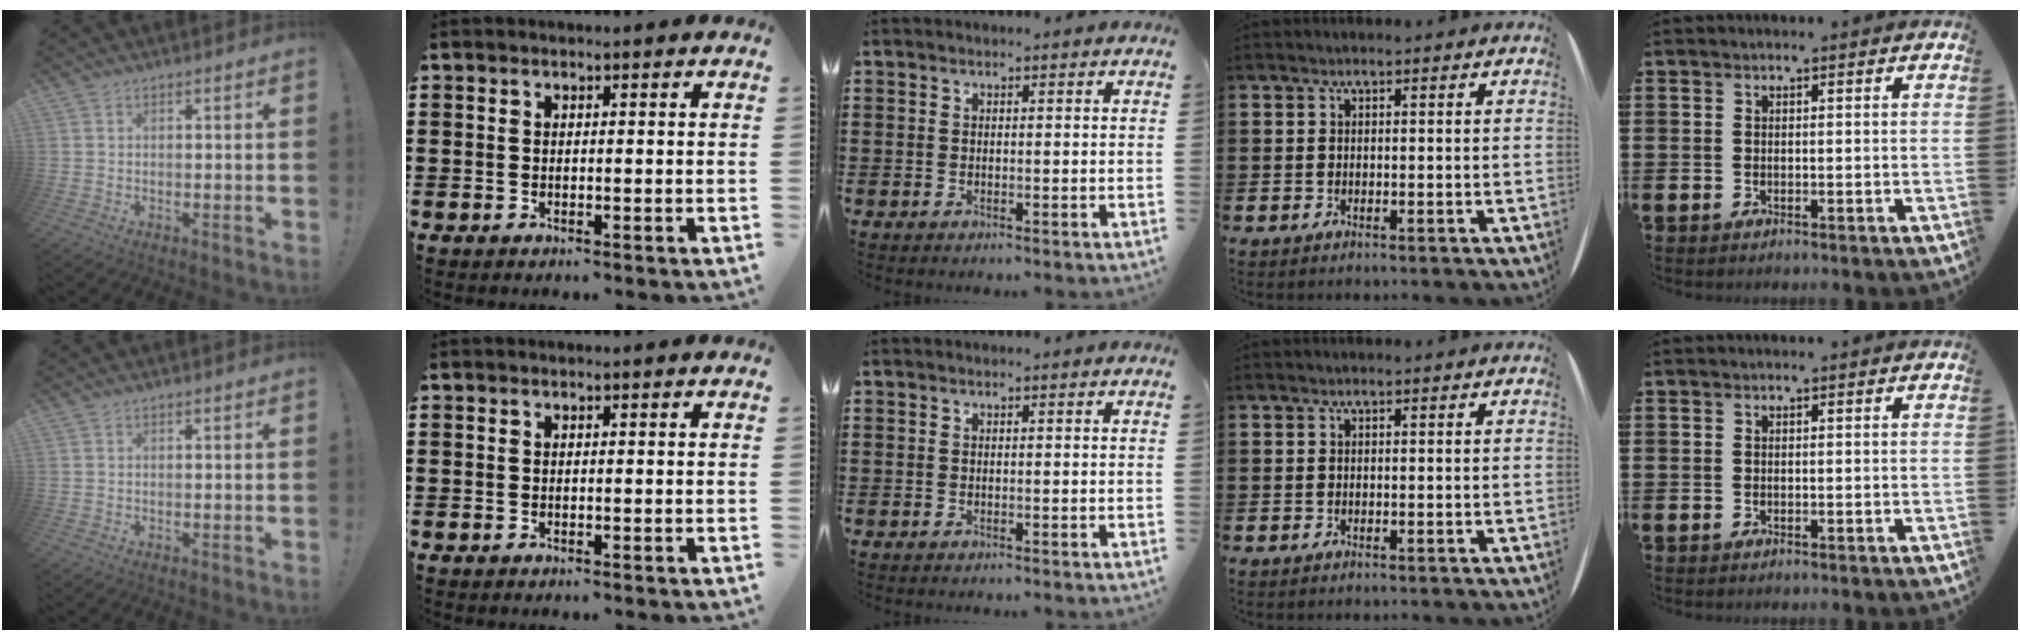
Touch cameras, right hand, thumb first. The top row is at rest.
{}